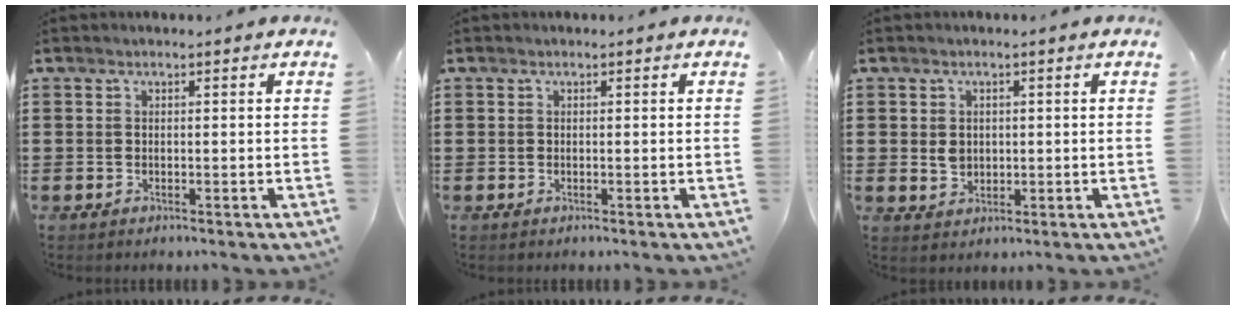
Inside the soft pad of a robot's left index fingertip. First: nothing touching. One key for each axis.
{"total": 0.0}
{"total": 2.3, "fx": 0.4, "fy": 1.9, "fz": 1.3, "tx": -0.022, "ty": 0.004, "tz": 0.007}